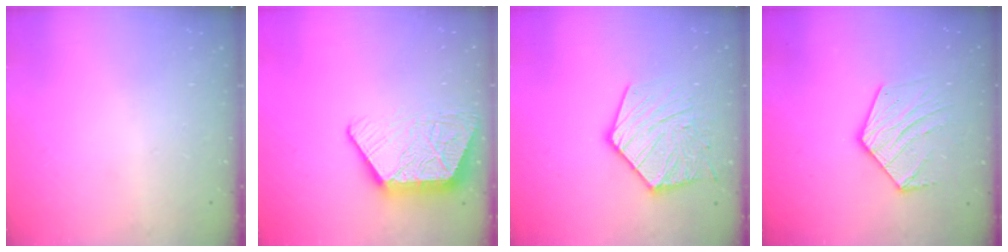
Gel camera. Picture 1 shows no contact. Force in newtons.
{"total": 15.2, "press": 15.1, "slide": 1.2}
{"total": 17.4, "press": 17.4, "slide": 1.7}
{"total": 14.8, "press": 14.7, "slide": 1.1}